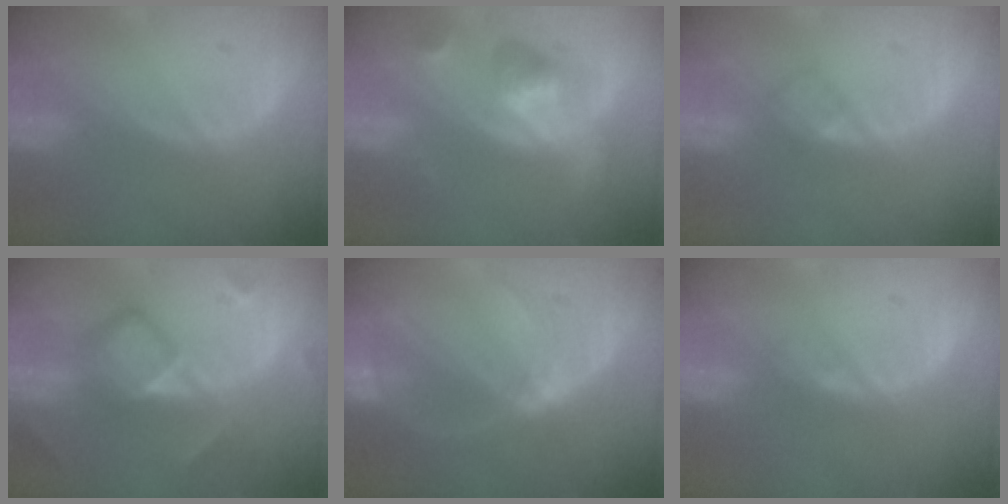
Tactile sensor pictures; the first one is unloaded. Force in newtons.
{"total": 6.1, "press": 5.6, "slide": 2.4}
{"total": 2.0, "press": 2.0, "slide": 0.2}
{"total": 7.7, "press": 7.6, "slide": 0.6}
{"total": 6.8, "press": 6.0, "slide": 3.2}
{"total": 1.1, "press": 1.0, "slide": 0.1}